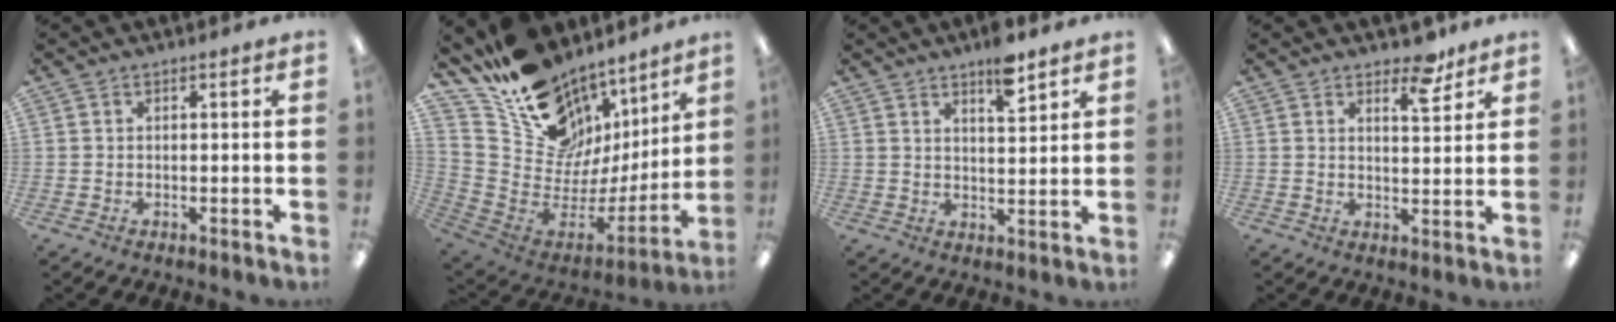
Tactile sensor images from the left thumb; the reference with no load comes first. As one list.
[{"total": 17.1, "force": [11.5, 11.1, 6.3], "torque": [-0.110, -0.107, 0.224]}, {"total": 7.3, "force": [5.5, 2.2, 4.3], "torque": [-0.057, -0.033, 0.091]}, {"total": 7.3, "force": [5.5, 2.8, 3.9], "torque": [-0.034, -0.035, 0.089]}]